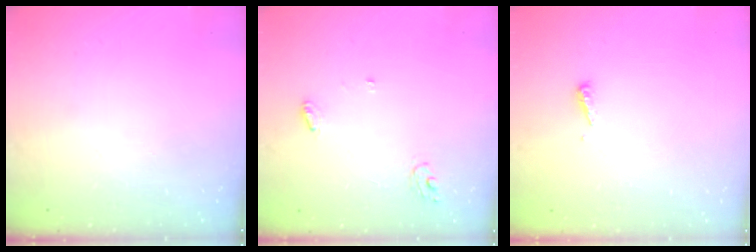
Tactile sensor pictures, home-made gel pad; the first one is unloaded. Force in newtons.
{"total": 5.1, "press": 5.1, "slide": 0.4}
{"total": 4.0, "press": 4.0, "slide": 0.4}